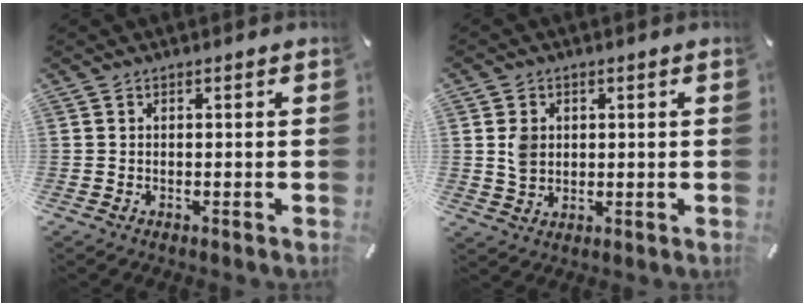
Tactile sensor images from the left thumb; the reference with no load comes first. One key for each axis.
{"total": 4.6, "fx": 0.9, "fy": 4.2, "fz": 1.8, "tx": -0.031, "ty": 0.004, "tz": 0.018}